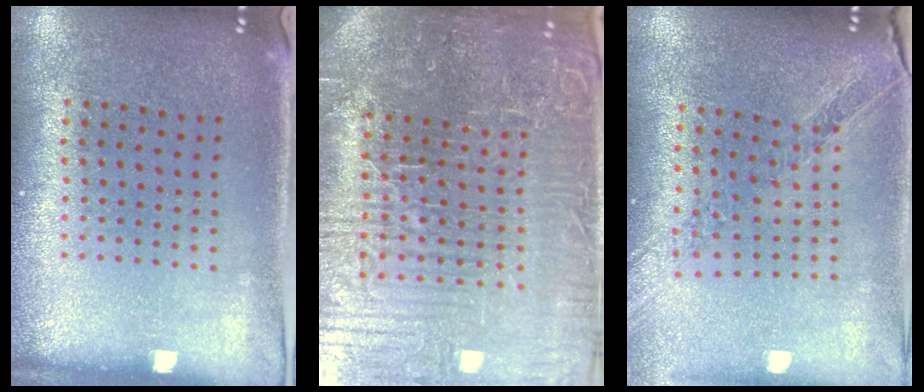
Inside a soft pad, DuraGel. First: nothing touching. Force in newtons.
{"total": 6.9, "press": 6.2, "slide": 3.1}
{"total": 1.1, "press": 1.1, "slide": 0.0}